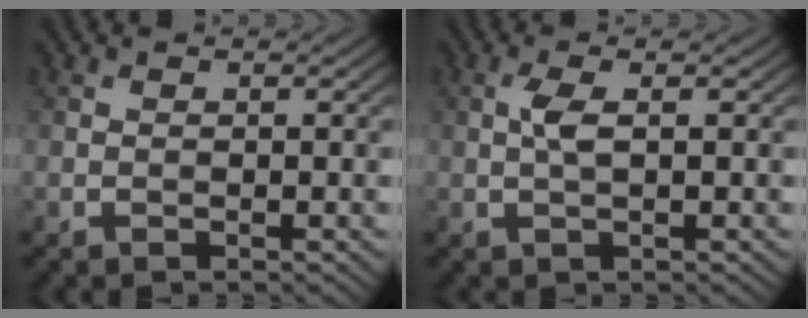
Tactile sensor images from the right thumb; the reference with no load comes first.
{"total": 2.3, "force": [0.4, 0.6, 2.2], "torque": [-0.054, 0.007, 0.006]}